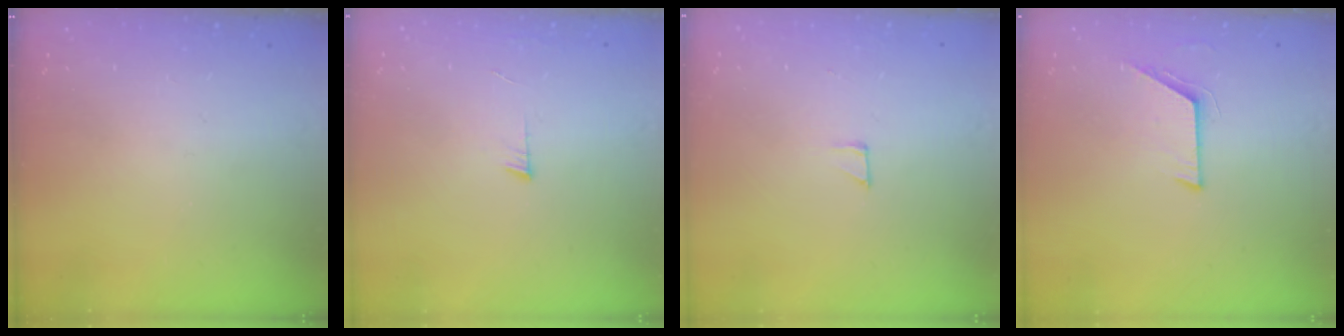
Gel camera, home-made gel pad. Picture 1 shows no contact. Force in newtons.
{"total": 4.9, "press": 4.8, "slide": 0.6}
{"total": 2.5, "press": 2.5, "slide": 0.1}
{"total": 5.1, "press": 5.1, "slide": 0.5}